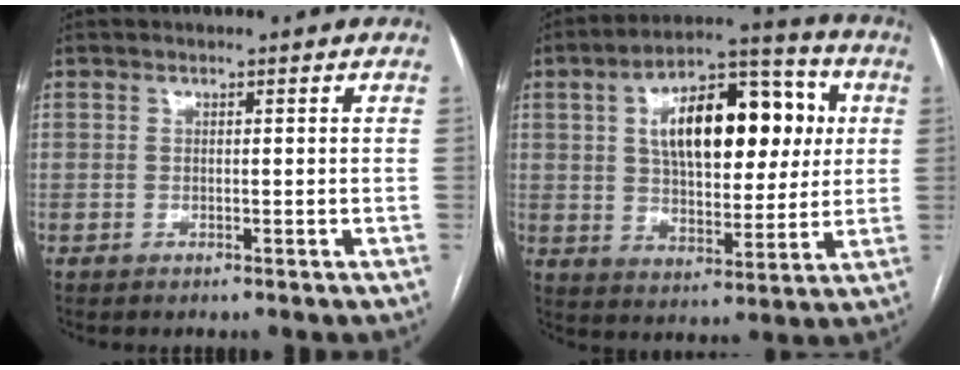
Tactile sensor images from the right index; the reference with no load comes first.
{"total": 18.0, "force": [4.4, 8.2, 15.4], "torque": [-0.245, 0.037, 0.067]}